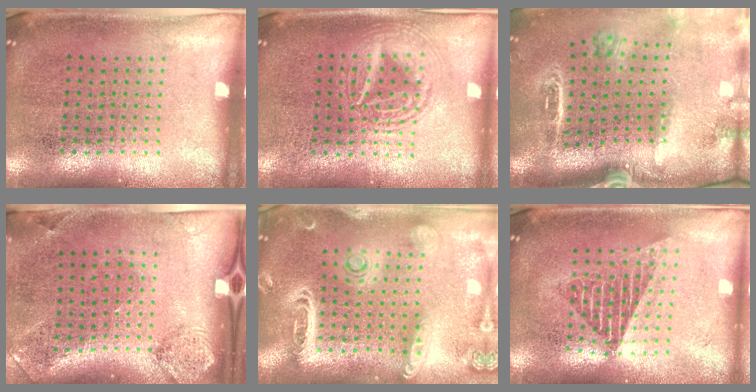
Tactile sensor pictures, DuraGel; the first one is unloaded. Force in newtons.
{"total": 2.9, "press": 2.9, "slide": 0.3}
{"total": 3.0, "press": 2.1, "slide": 2.1}
{"total": 1.8, "press": 1.2, "slide": 1.4}
{"total": 3.0, "press": 2.5, "slide": 1.6}
{"total": 1.7, "press": 1.4, "slide": 1.0}